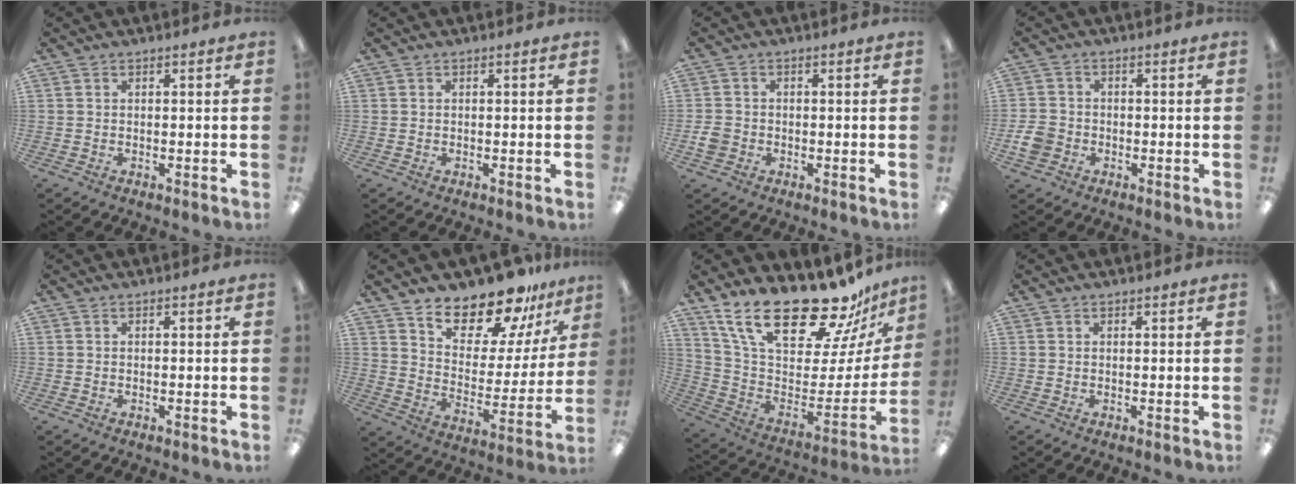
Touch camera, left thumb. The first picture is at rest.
{"total": 0.0}
{"total": 3.0, "force": [-0.9, 2.6, 1.2], "torque": [-0.017, 0.008, -0.016]}
{"total": 4.7, "force": [-1.6, 4.0, 2.0], "torque": [-0.044, 0.010, -0.029]}
{"total": 0.0}
{"total": 16.4, "force": [14.5, 5.6, 5.1], "torque": [-0.092, -0.122, 0.255]}
{"total": 26.3, "force": [19.1, 9.1, 15.7], "torque": [-0.263, -0.134, 0.337]}
{"total": 0.6, "force": [0.5, 0.3, 0.0], "torque": [0.000, 0.001, 0.010]}